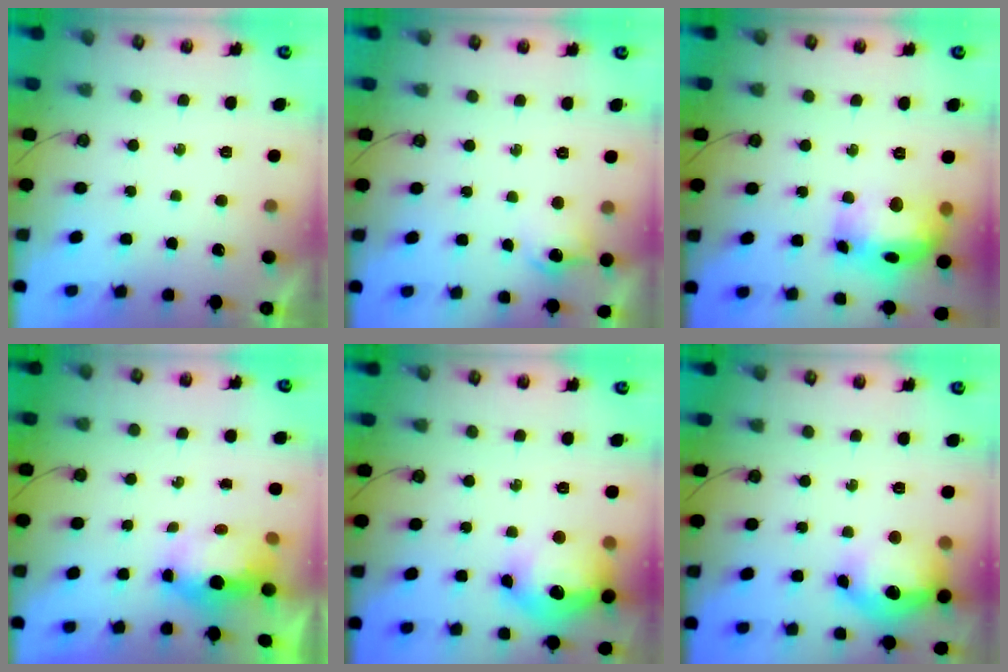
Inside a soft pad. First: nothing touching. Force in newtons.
{"total": 8.0, "press": 8.0, "slide": 0.8}
{"total": 18.6, "press": 18.5, "slide": 1.8}
{"total": 6.0, "press": 6.0, "slide": 0.7}
{"total": 17.5, "press": 17.4, "slide": 1.5}
{"total": 16.7, "press": 16.3, "slide": 3.5}